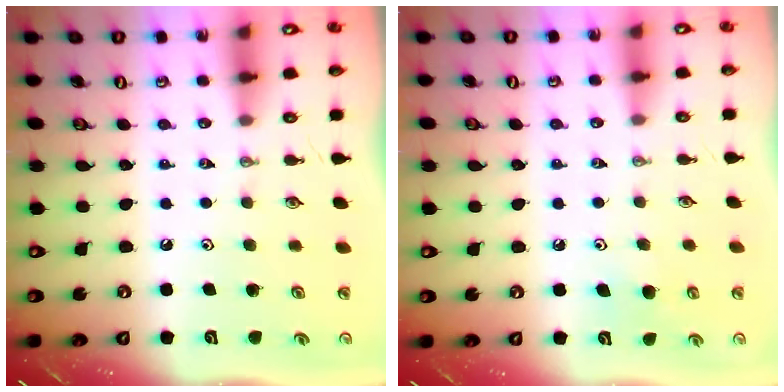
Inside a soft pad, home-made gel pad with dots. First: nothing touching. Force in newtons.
{"total": 5.8, "press": 5.8, "slide": 0.6}